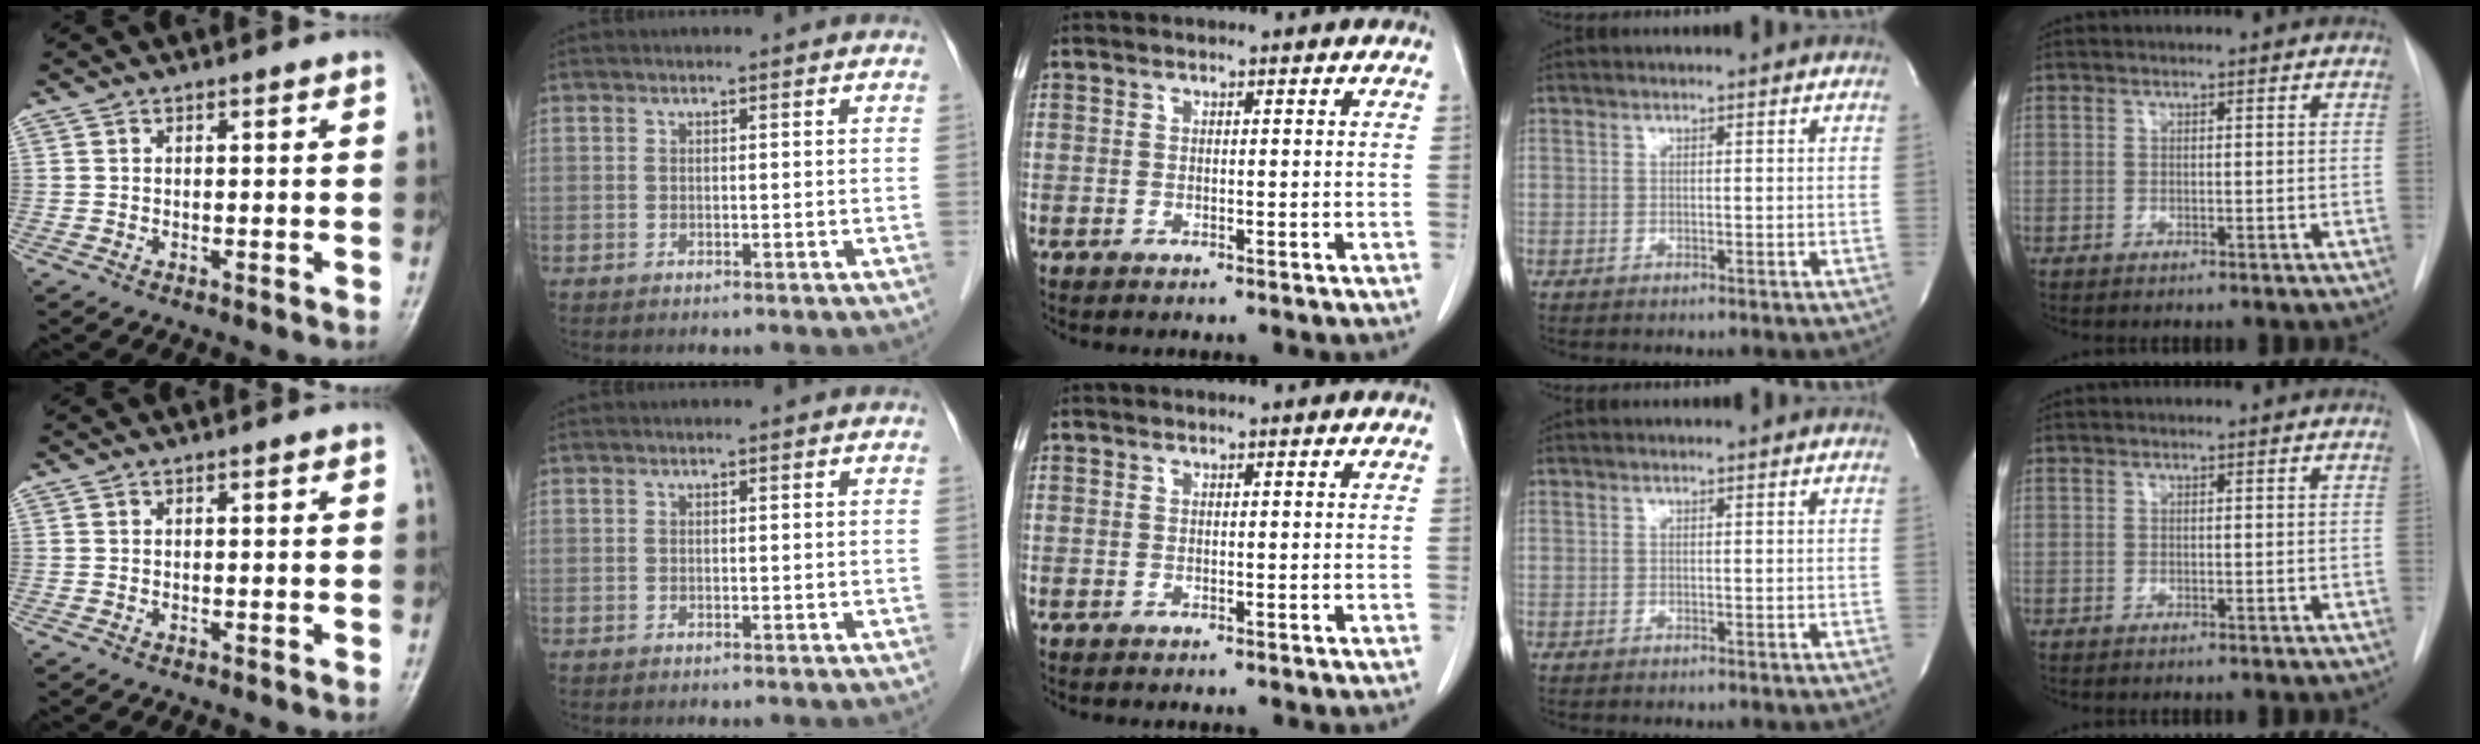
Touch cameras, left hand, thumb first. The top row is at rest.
{}